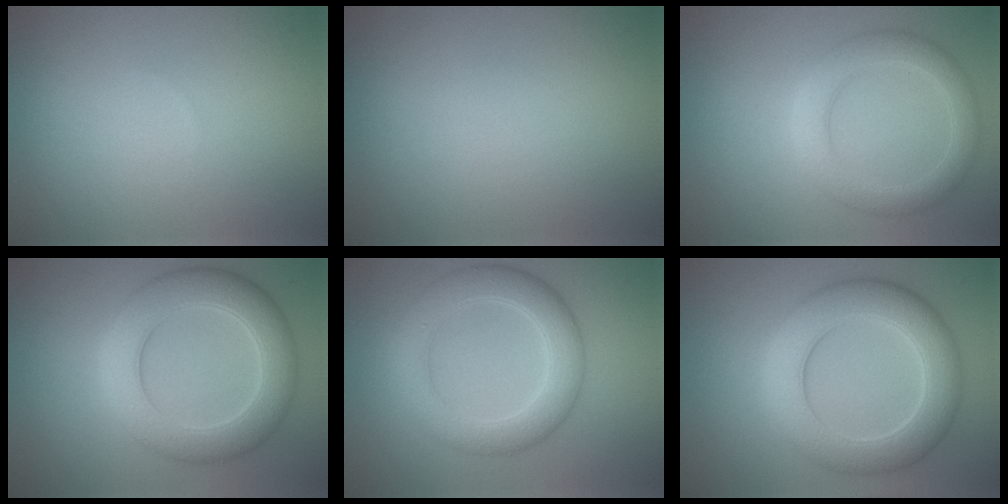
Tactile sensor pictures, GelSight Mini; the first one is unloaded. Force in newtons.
{"total": 0.0}
{"total": 3.7, "press": 3.7, "slide": 0.2}
{"total": 7.0, "press": 7.0, "slide": 0.6}
{"total": 5.4, "press": 5.4, "slide": 0.2}
{"total": 7.3, "press": 7.3, "slide": 0.3}